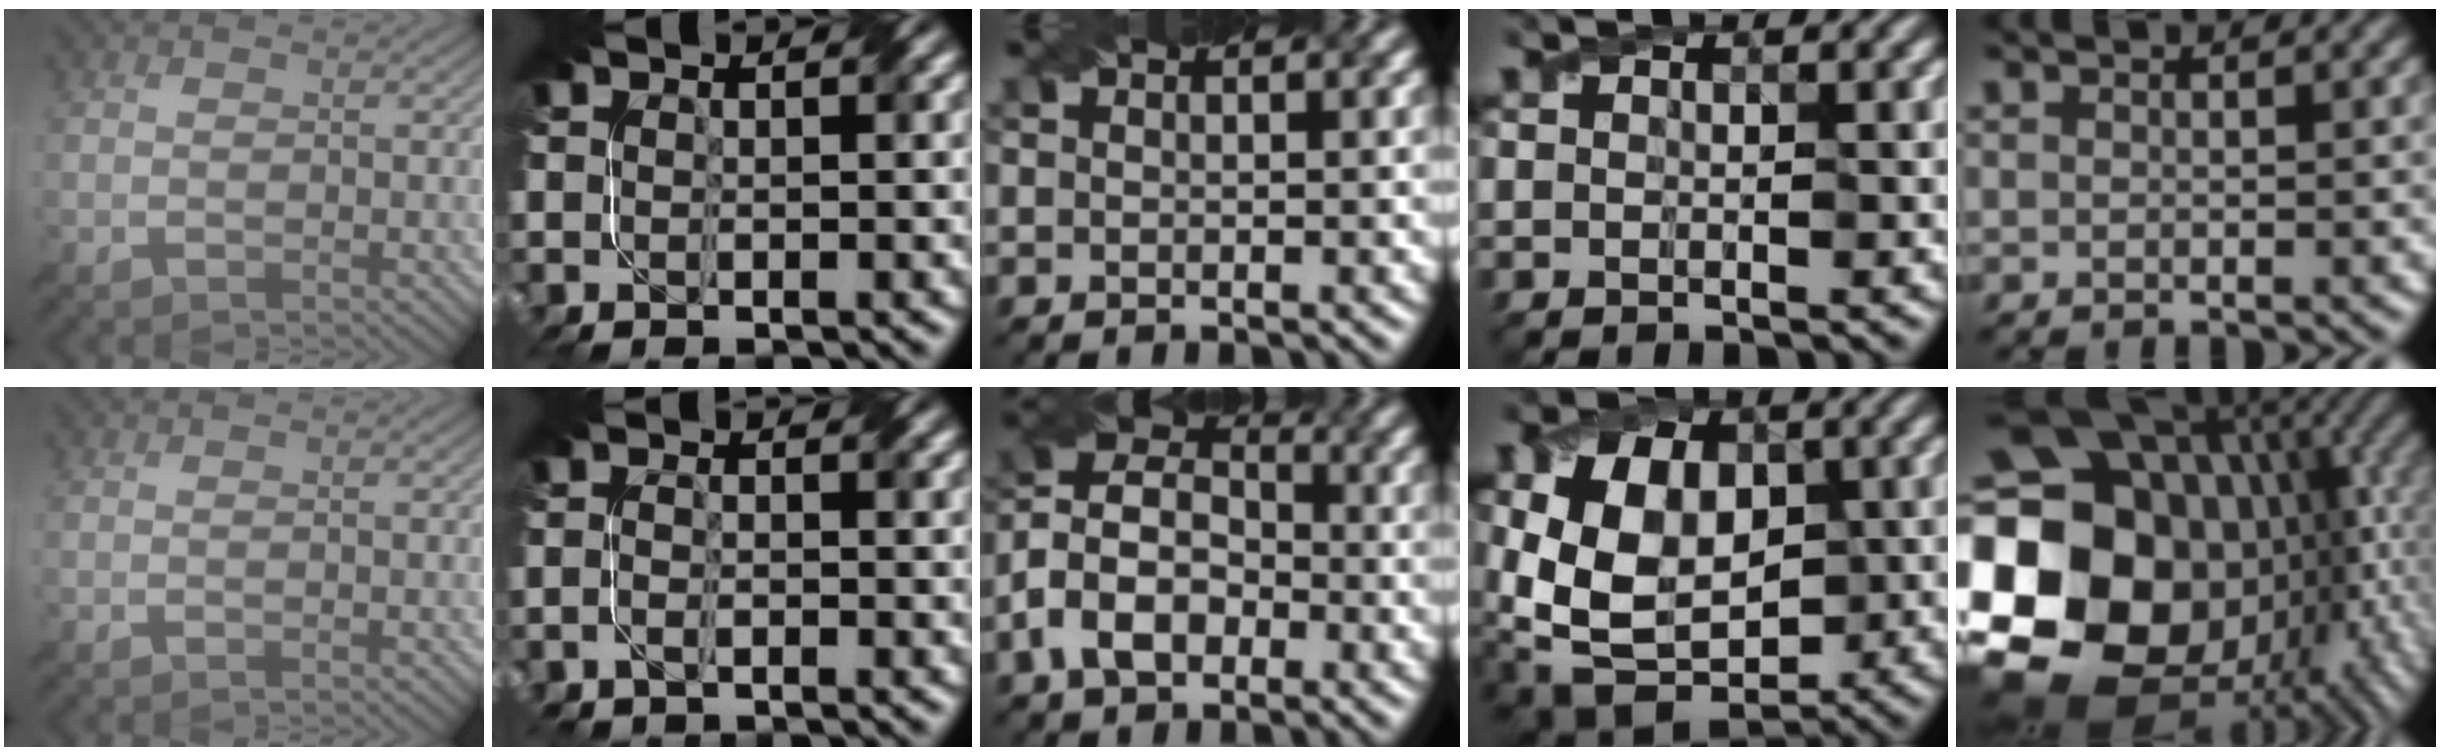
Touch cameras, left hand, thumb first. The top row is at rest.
{"index": {"total": 2.0, "force": [-1.9, -0.1, -0.1], "torque": [-0.005, -0.003, -0.018]}, "middle": {"total": 7.3, "force": [-3.0, 4.7, 4.7], "torque": [-0.087, 0.014, -0.072]}, "ring": {"total": 11.9, "force": [-0.9, 8.4, 8.4], "torque": [-0.162, -0.006, -0.018]}, "little": {"total": 23.1, "force": [-3.7, 18.3, 13.6], "torque": [-0.269, -0.018, -0.080]}}